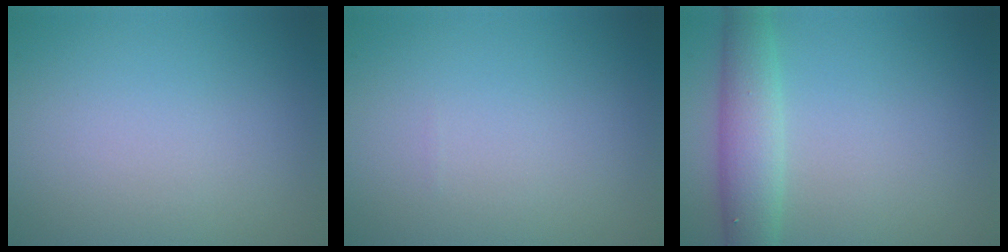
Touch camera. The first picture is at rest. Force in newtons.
{"total": 0.0}
{"total": 4.0, "press": 4.0, "slide": 0.2}